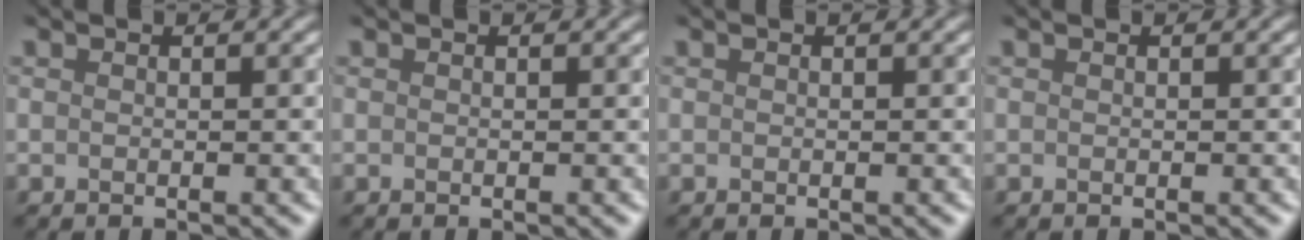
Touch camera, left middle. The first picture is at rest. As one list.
[{"total": 0.0}, {"total": 0.0}, {"total": 0.0}]